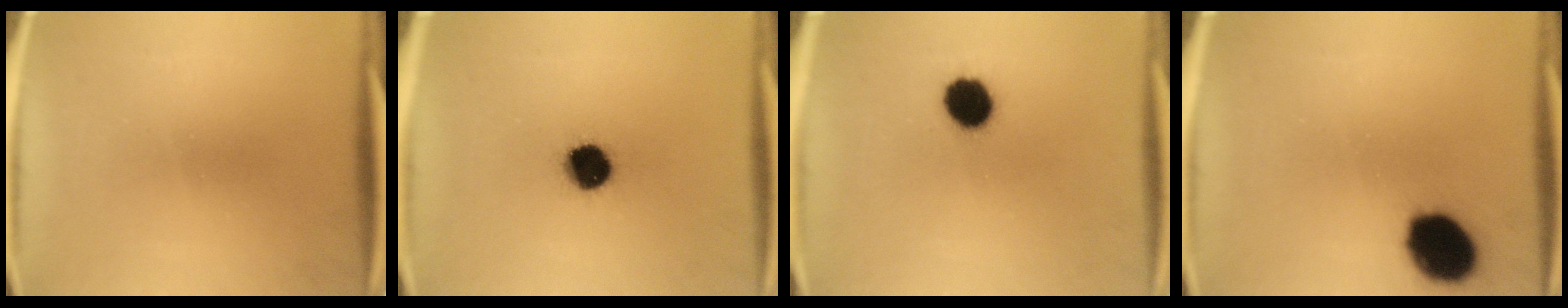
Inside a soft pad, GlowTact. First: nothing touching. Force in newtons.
{"total": 10.0}
{"total": 8.9}
{"total": 13.7}